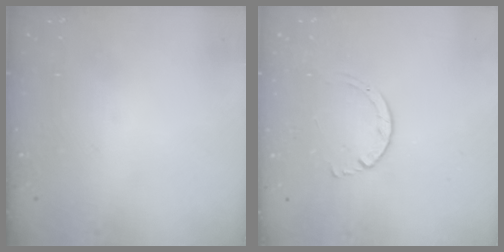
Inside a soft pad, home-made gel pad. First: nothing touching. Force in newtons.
{"total": 2.7, "press": 2.7, "slide": 0.3}